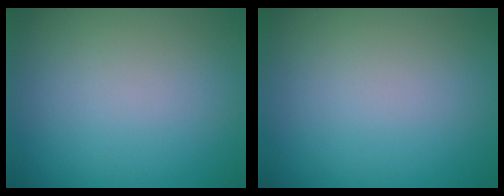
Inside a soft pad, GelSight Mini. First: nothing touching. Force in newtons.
{"total": 0.0}